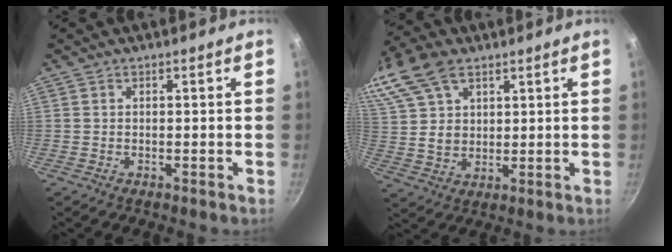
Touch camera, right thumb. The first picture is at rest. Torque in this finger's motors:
{"motor_torque": [0.36, 2.18, 0.34, -0.17, 0.13]}